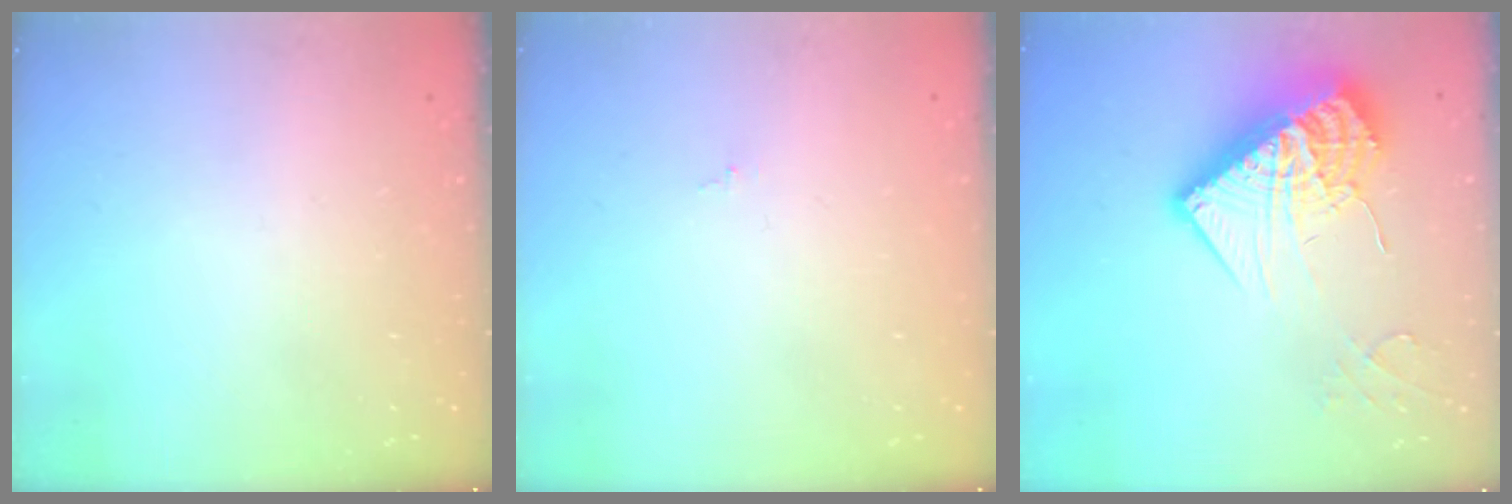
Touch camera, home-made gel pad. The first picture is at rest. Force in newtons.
{"total": 0.0}
{"total": 19.0, "press": 18.9, "slide": 1.8}